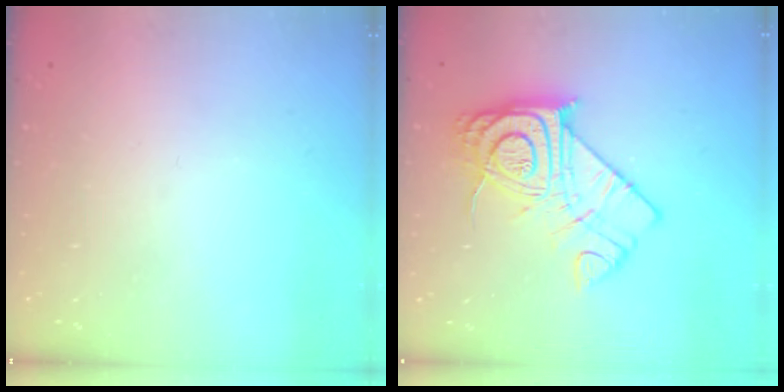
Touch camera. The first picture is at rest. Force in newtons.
{"total": 19.5, "press": 19.4, "slide": 1.6}